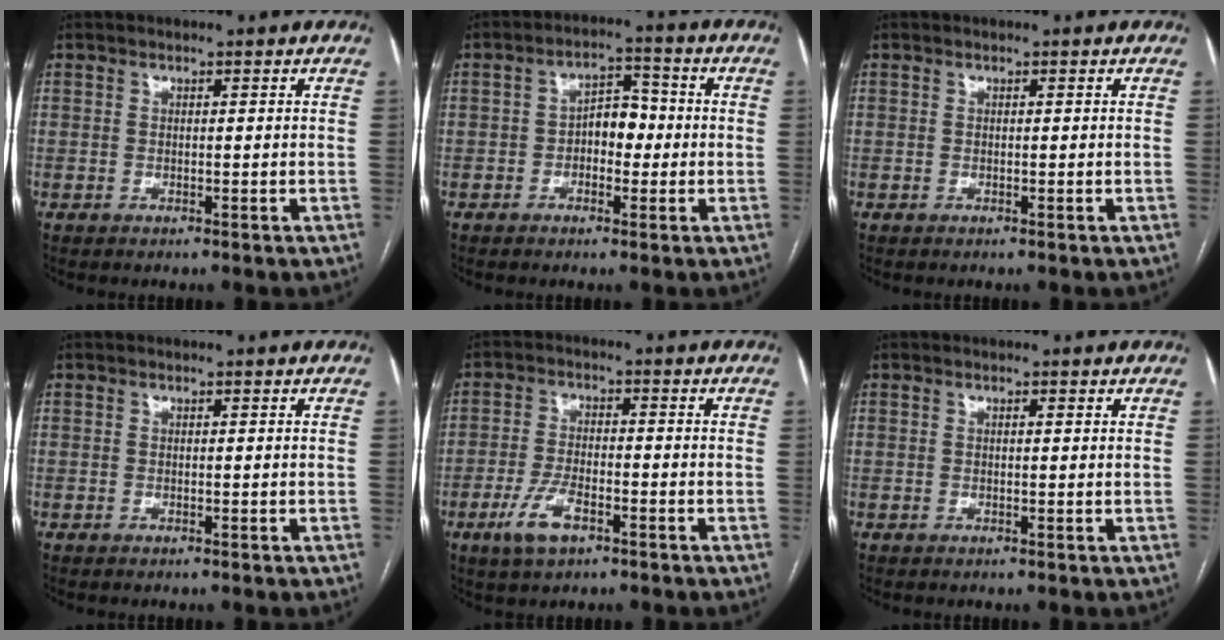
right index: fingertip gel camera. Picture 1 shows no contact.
{"total": 5.3, "force": [-0.7, 3.1, 4.2], "torque": [-0.060, 0.020, -0.014]}
{"total": 0.0}
{"total": 0.0}
{"total": 6.2, "force": [-3.2, 2.4, 4.7], "torque": [-0.101, -0.004, -0.055]}
{"total": 0.5, "force": [0.3, 0.0, 0.4], "torque": [-0.008, 0.001, 0.003]}